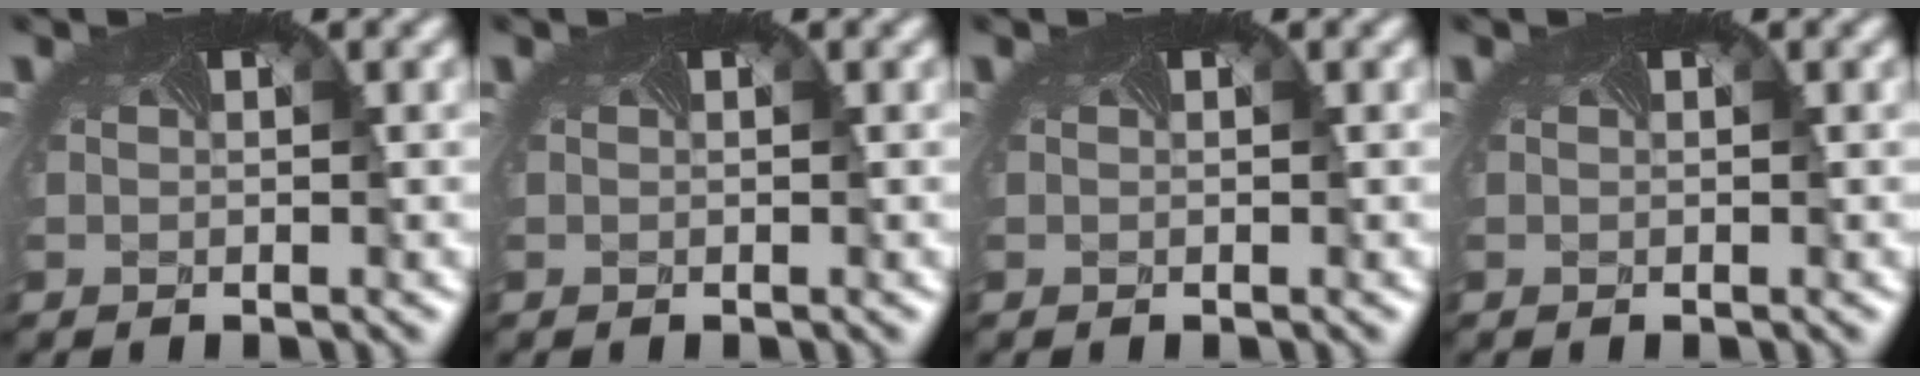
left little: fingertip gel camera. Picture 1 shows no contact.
{"total": 0.0}
{"total": 0.0}
{"total": 0.0}